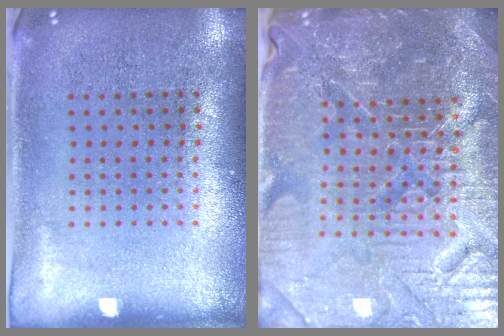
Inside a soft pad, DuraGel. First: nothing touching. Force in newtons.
{"total": 5.5, "press": 5.2, "slide": 1.9}